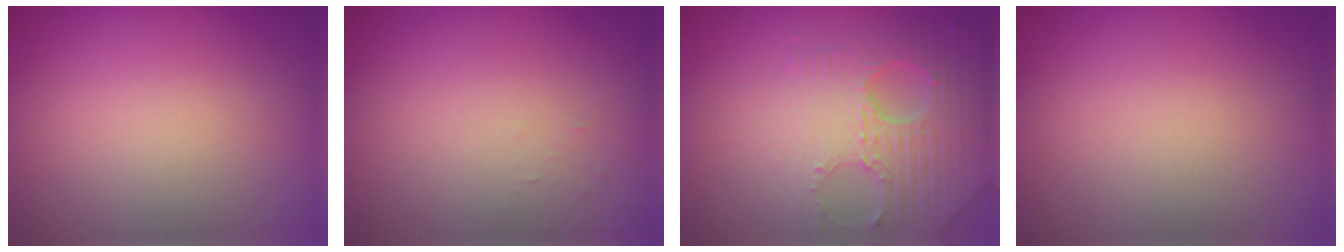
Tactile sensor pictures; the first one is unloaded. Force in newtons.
{"total": 0.6, "press": 0.6, "slide": 0.1}
{"total": 6.4, "press": 5.1, "slide": 3.9}
{"total": 0.0}